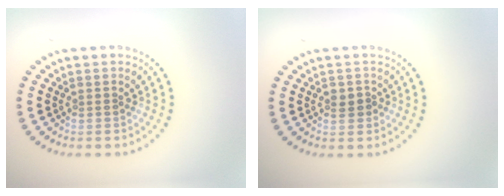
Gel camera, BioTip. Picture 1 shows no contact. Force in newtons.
{"total": 1.3, "press": 1.3, "slide": 0.4}